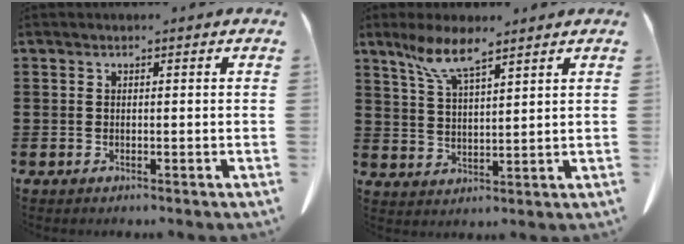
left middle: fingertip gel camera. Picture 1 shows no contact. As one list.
[{"total": 7.0, "force": [5.2, 1.1, 4.6], "torque": [-0.106, -0.008, 0.093]}]